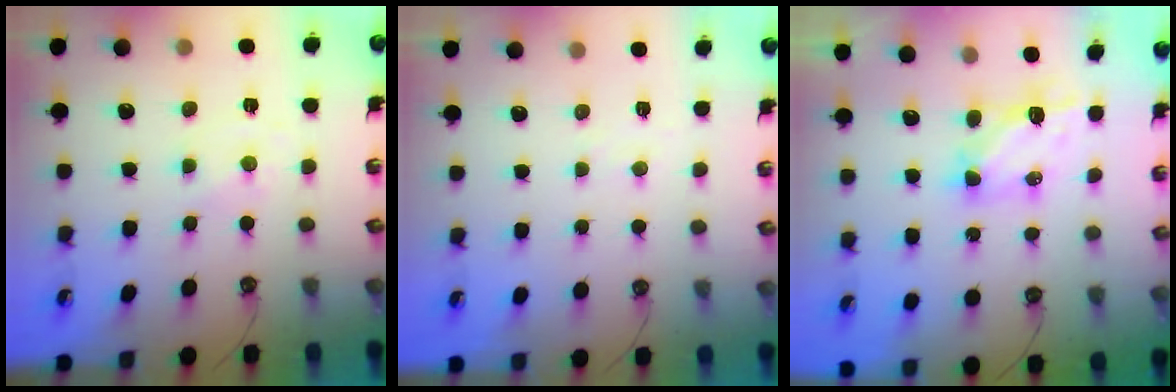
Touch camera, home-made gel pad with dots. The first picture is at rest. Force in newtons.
{"total": 3.2, "press": 3.2, "slide": 0.4}
{"total": 6.1, "press": 6.1, "slide": 0.3}